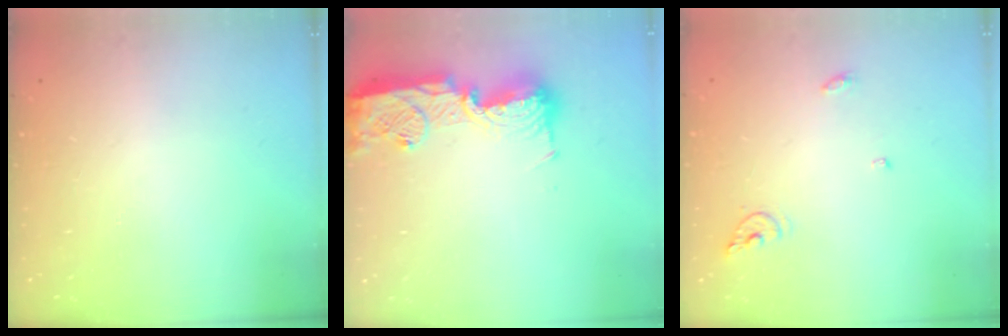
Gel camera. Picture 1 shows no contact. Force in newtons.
{"total": 15.2, "press": 15.1, "slide": 1.2}
{"total": 5.8, "press": 5.8, "slide": 0.4}